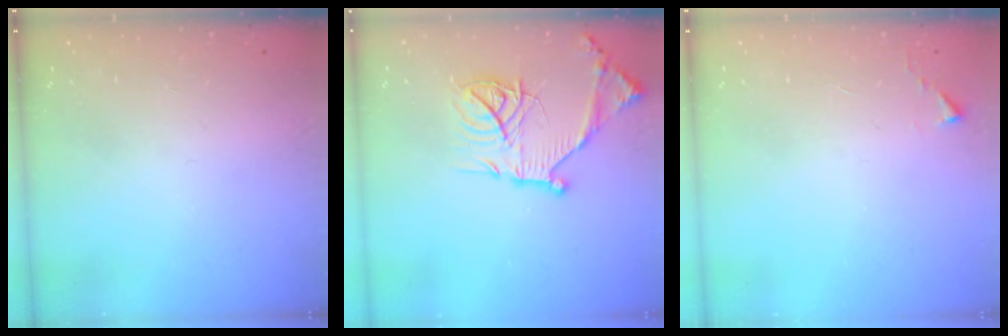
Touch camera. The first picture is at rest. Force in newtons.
{"total": 18.5, "press": 18.4, "slide": 1.9}
{"total": 2.7, "press": 2.7, "slide": 0.5}